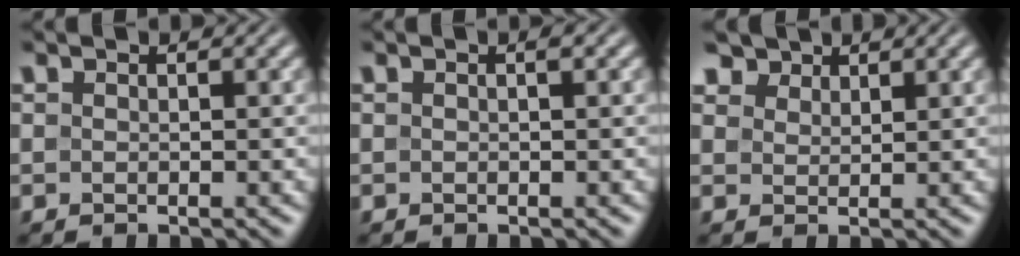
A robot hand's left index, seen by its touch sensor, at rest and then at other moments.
{"total": 0.7, "force": [0.1, 0.0, 0.7], "torque": [-0.013, 0.005, 0.003]}
{"total": 3.0, "force": [2.5, 1.5, 0.7], "torque": [-0.024, -0.011, 0.054]}